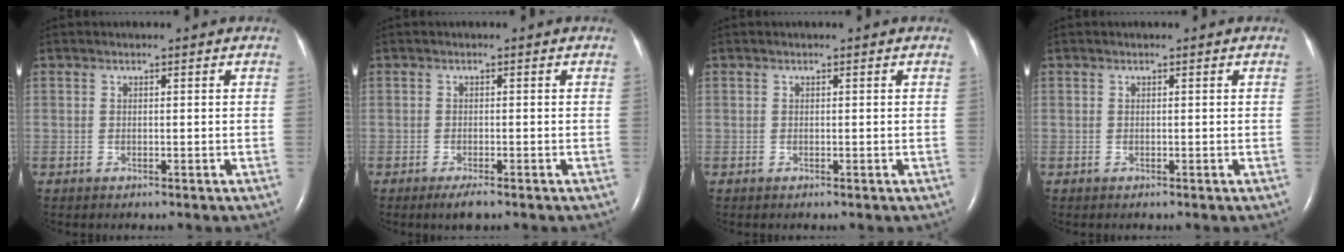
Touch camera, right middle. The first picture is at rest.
{"total": 2.2, "force": [-1.5, 0.4, 1.6], "torque": [-0.033, -0.006, -0.026]}
{"total": 0.0}
{"total": 0.0}